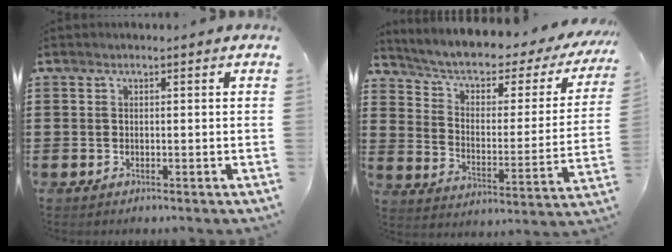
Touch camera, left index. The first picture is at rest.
{"total": 4.7, "force": [2.6, 2.3, 3.2], "torque": [-0.076, -0.019, 0.036]}